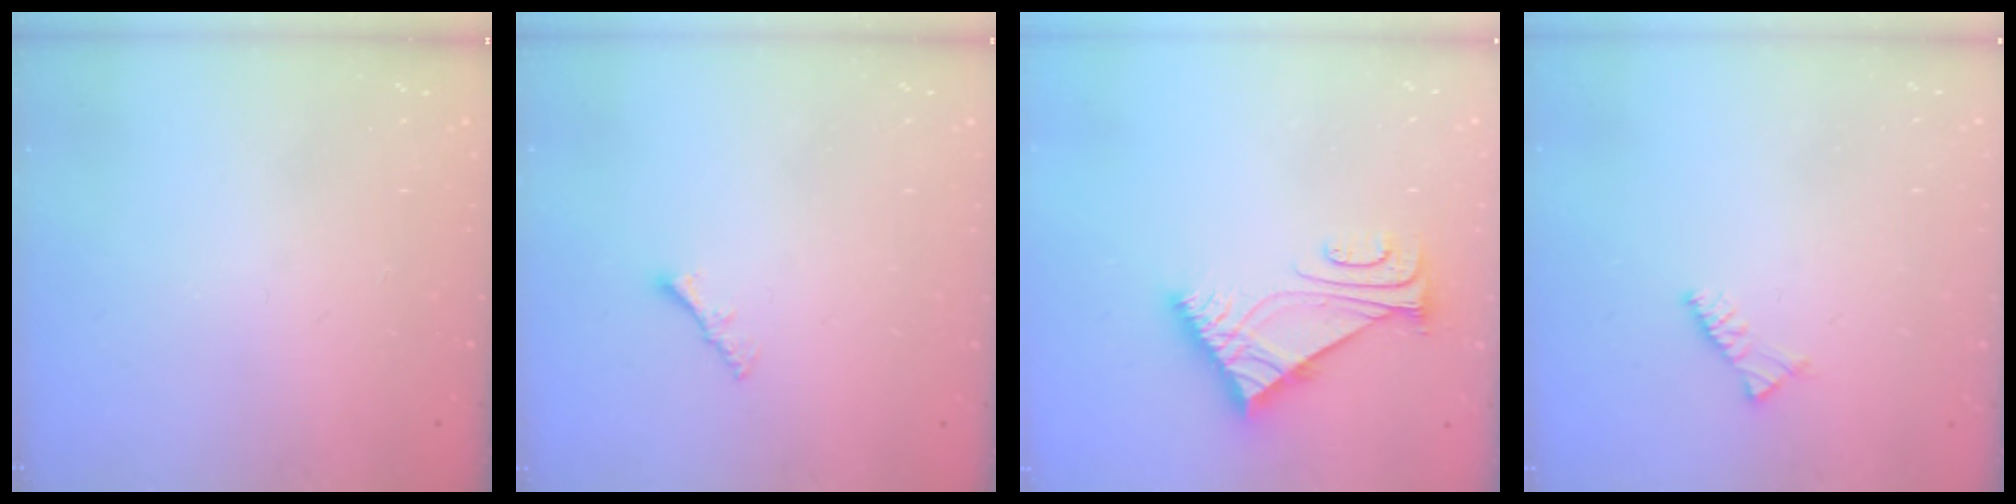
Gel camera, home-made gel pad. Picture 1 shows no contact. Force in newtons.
{"total": 1.6, "press": 1.5, "slide": 0.5}
{"total": 6.5, "press": 6.5, "slide": 0.4}
{"total": 3.0, "press": 2.9, "slide": 0.8}